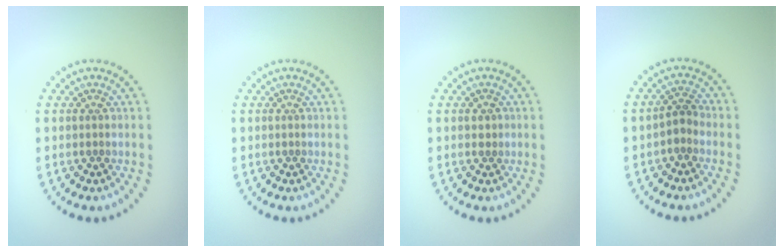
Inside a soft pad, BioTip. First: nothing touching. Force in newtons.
{"total": 0.0}
{"total": 0.9, "press": 0.8, "slide": 0.2}
{"total": 1.6, "press": 1.3, "slide": 1.0}